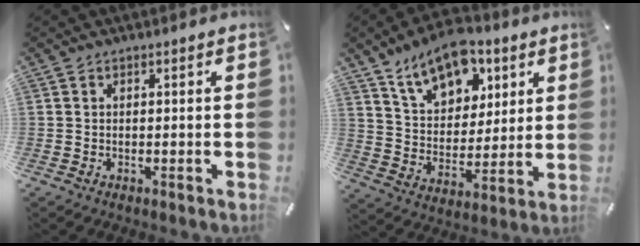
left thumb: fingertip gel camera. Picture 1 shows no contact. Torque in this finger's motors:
{"motor_torque": [2.23, 1.08, 0.79, -0.08, 0.16]}